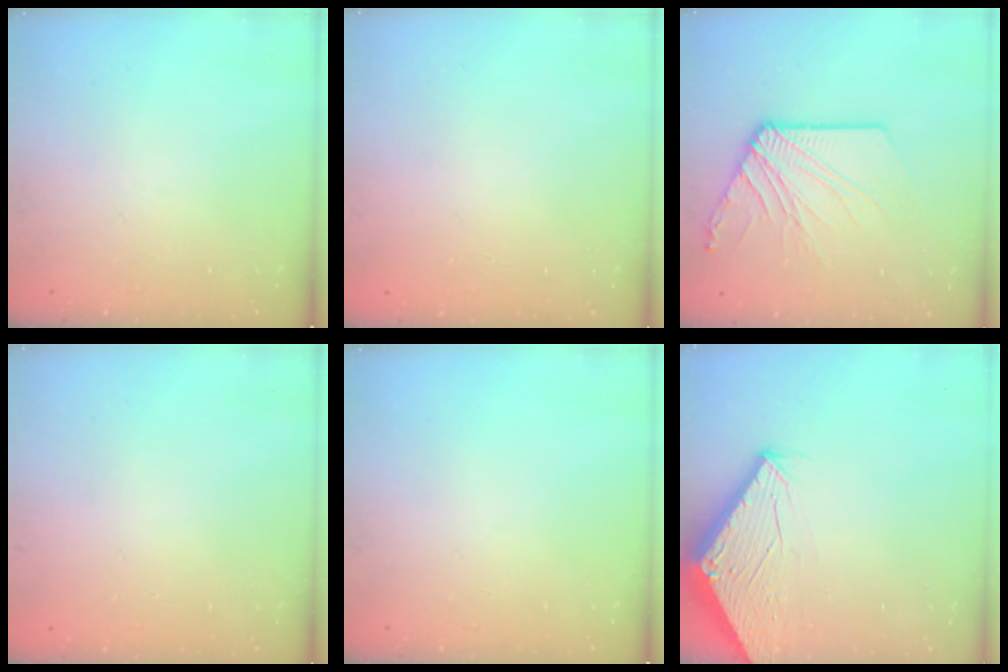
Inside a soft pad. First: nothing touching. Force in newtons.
{"total": 0.0}
{"total": 11.5, "press": 11.5, "slide": 0.8}
{"total": 0.0}
{"total": 0.0}
{"total": 2.7, "press": 2.7, "slide": 0.1}